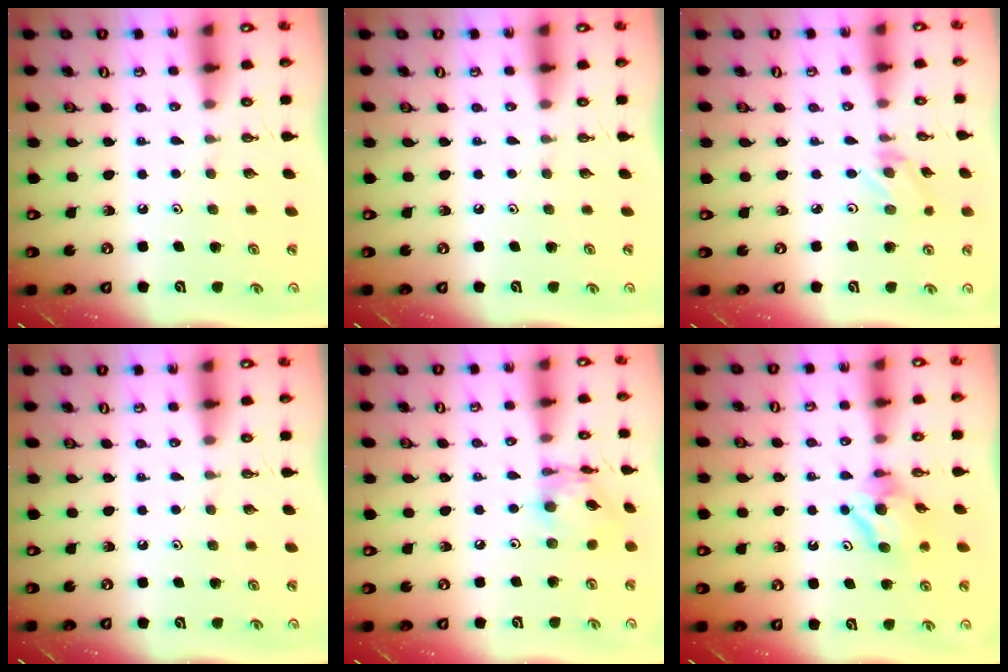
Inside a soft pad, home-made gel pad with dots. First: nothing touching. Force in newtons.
{"total": 0.0}
{"total": 2.1, "press": 2.0, "slide": 0.4}
{"total": 0.0}
{"total": 10.3, "press": 10.3, "slide": 0.8}
{"total": 7.7, "press": 7.7, "slide": 0.6}